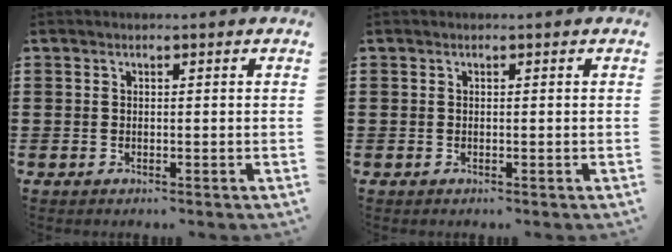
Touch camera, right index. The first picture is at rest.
{"total": 0.0}